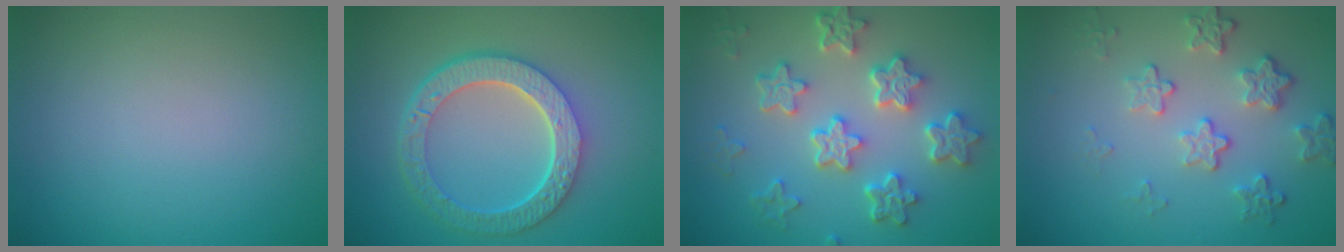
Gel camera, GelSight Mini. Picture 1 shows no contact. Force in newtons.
{"total": 6.7, "press": 4.9, "slide": 4.5}
{"total": 6.5, "press": 5.1, "slide": 4.1}
{"total": 4.0, "press": 3.1, "slide": 2.5}